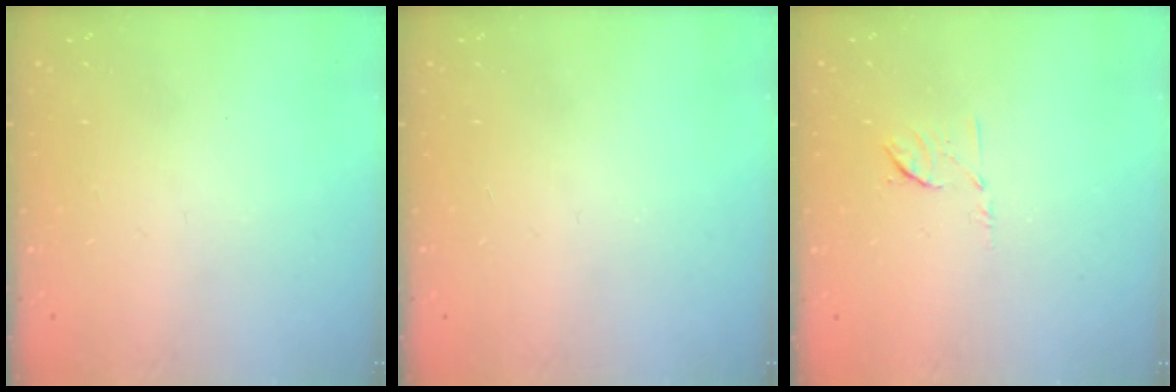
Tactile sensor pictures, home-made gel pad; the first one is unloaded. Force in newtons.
{"total": 0.0}
{"total": 6.6, "press": 6.5, "slide": 1.1}